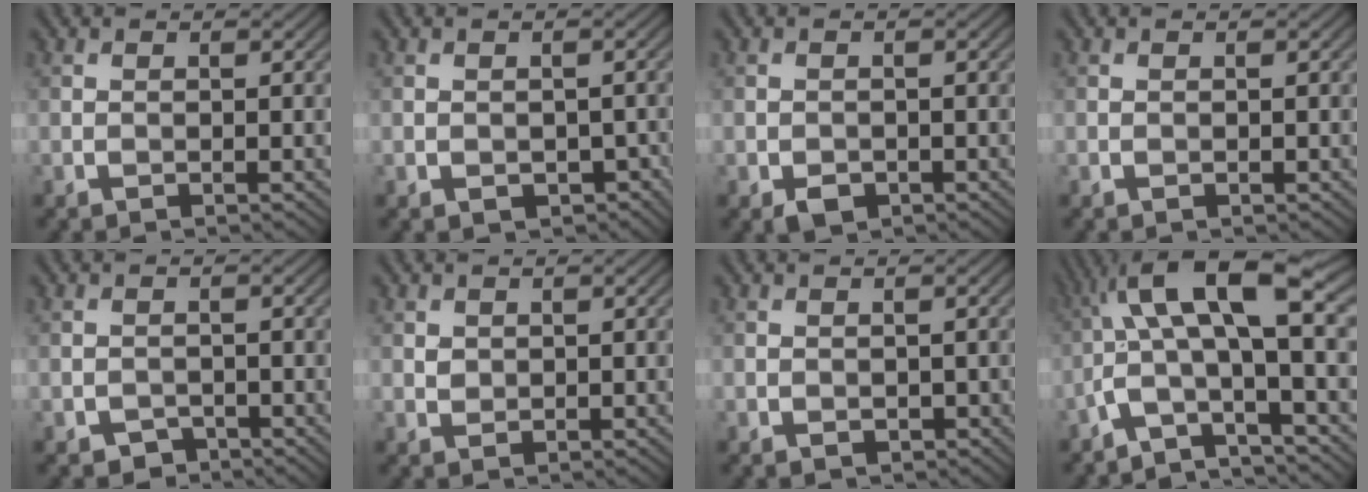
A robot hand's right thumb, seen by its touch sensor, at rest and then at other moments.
{"total": 2.3, "force": [-0.8, 1.8, 1.3], "torque": [-0.023, -0.013, -0.009]}
{"total": 1.9, "force": [-1.0, 1.3, 1.0], "torque": [-0.019, -0.007, -0.018]}
{"total": 0.0}
{"total": 1.8, "force": [-1.3, 1.2, 0.5], "torque": [-0.005, -0.002, -0.026]}
{"total": 1.2, "force": [0.6, 1.0, 0.4], "torque": [-0.013, -0.001, 0.013]}
{"total": 0.8, "force": [0.0, 0.7, 0.3], "torque": [-0.007, -0.007, 0.002]}
{"total": 11.9, "force": [0.1, 3.0, 11.5], "torque": [-0.204, 0.035, -0.015]}